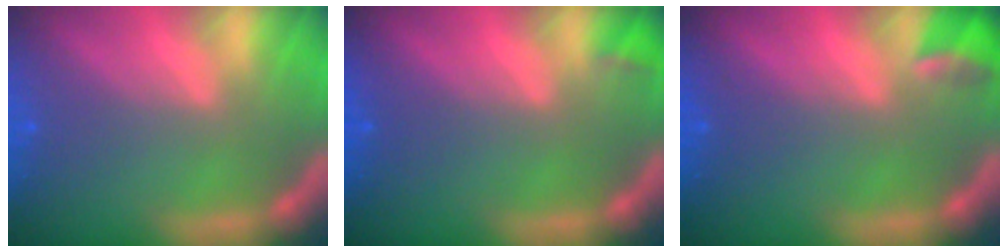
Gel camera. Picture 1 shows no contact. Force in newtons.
{"total": 0.9}
{"total": 2.4}